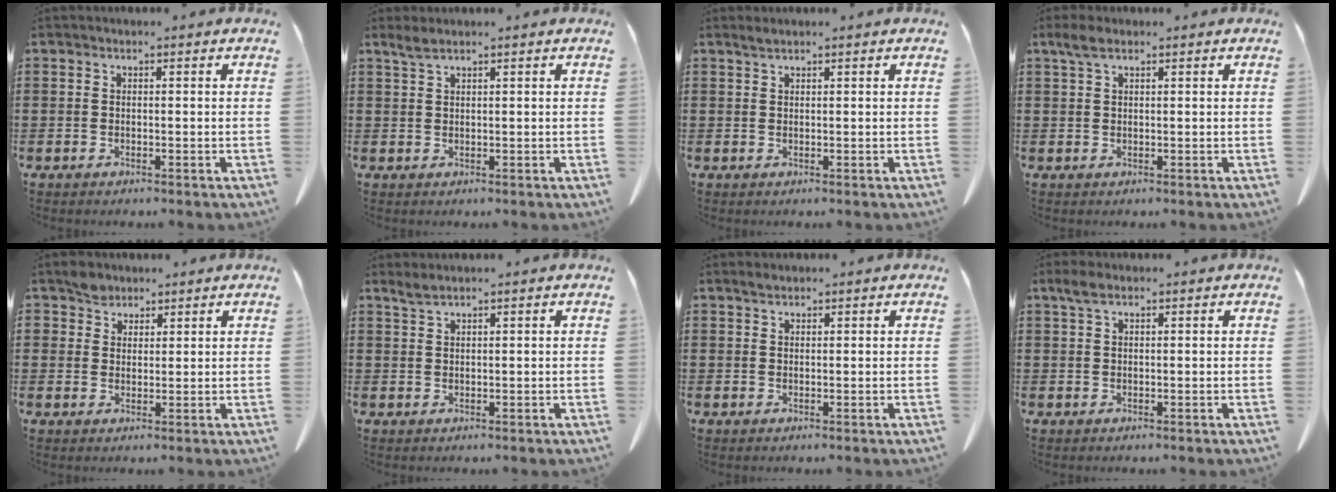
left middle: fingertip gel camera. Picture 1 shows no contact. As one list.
[{"total": 1.9, "force": [1.4, 0.2, 1.2], "torque": [-0.028, 0.001, 0.026]}, {"total": 1.0, "force": [0.8, 0.1, 0.6], "torque": [-0.014, 0.001, 0.015]}, {"total": 2.4, "force": [1.3, 0.9, 1.9], "torque": [-0.041, 0.006, 0.022]}, {"total": 3.1, "force": [2.5, 1.7, 0.3], "torque": [-0.008, 0.003, 0.048]}, {"total": 1.7, "force": [1.4, 0.2, 1.0], "torque": [-0.023, 0.000, 0.025]}, {"total": 1.1, "force": [0.9, 0.4, 0.4], "torque": [-0.010, 0.002, 0.018]}, {"total": 2.2, "force": [1.2, 0.8, 1.6], "torque": [-0.036, 0.006, 0.020]}]